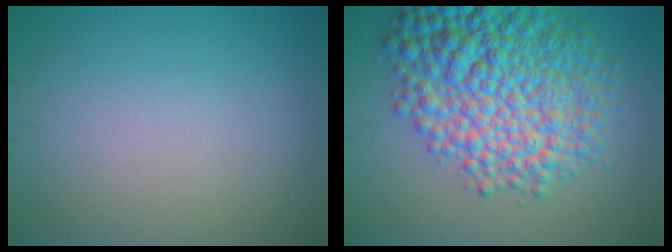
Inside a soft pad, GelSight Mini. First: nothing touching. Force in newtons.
{"total": 10.9, "press": 10.9, "slide": 0.3}